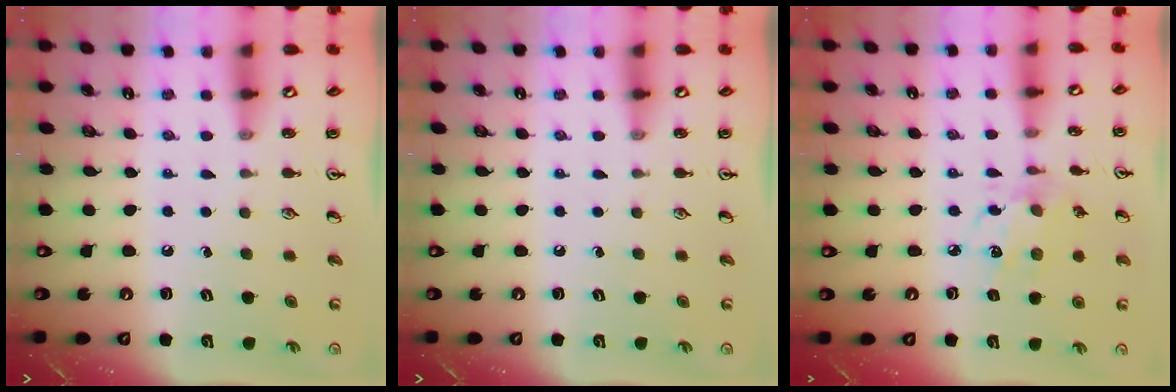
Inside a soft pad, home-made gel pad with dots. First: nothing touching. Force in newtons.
{"total": 0.0}
{"total": 7.8, "press": 7.8, "slide": 0.5}